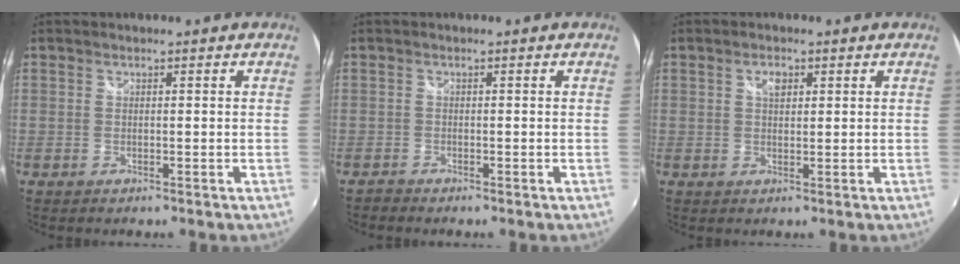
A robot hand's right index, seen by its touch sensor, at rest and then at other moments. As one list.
[{"total": 1.0, "force": [-1.0, 0.2, -0.2], "torque": [-0.002, -0.002, -0.021]}, {"total": 2.5, "force": [1.0, 1.4, 1.7], "torque": [-0.028, 0.005, 0.016]}]